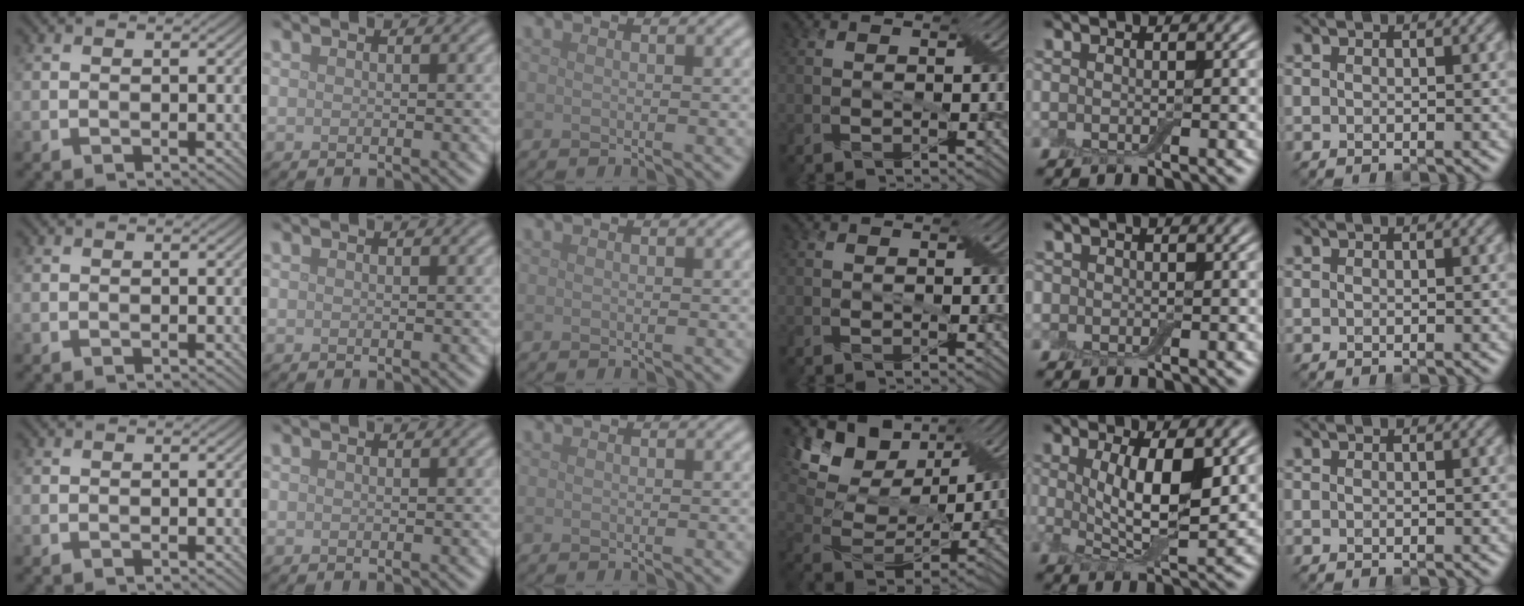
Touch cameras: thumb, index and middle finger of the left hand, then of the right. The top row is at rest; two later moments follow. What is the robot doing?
{"motion": "fold", "object": "bandage"}